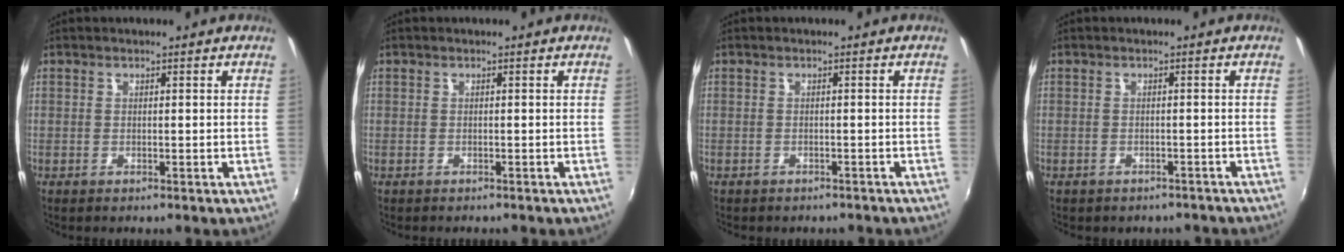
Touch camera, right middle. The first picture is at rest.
{"total": 0.6, "force": [-0.6, 0.3, 0.1], "torque": [-0.003, -0.002, -0.009]}
{"total": 2.9, "force": [-2.4, 1.3, 0.8], "torque": [-0.019, -0.010, -0.029]}
{"total": 4.8, "force": [-4.0, 2.3, 1.3], "torque": [-0.025, -0.009, -0.042]}